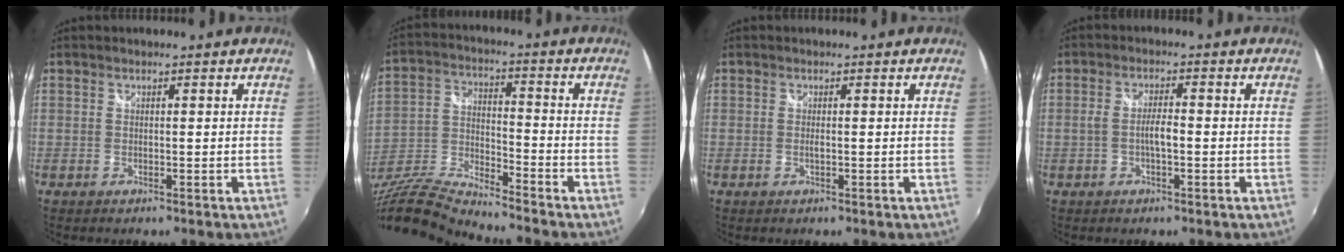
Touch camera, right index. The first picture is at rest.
{"total": 13.8, "force": [-12.2, 1.2, 6.4], "torque": [-0.145, -0.016, -0.247]}
{"total": 0.7, "force": [-0.1, 0.0, 0.7], "torque": [-0.012, -0.001, -0.002]}
{"total": 4.9, "force": [-1.2, 0.5, 4.7], "torque": [-0.095, 0.003, -0.021]}